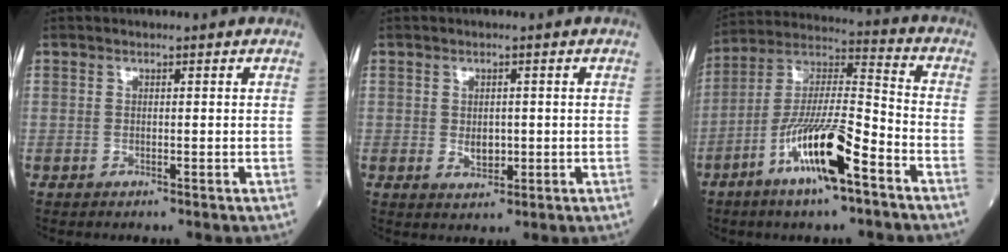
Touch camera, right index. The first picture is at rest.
{"total": 2.7, "force": [-0.2, 1.7, 2.0], "torque": [-0.028, -0.002, 0.004]}
{"total": 14.8, "force": [-7.3, 2.2, 12.7], "torque": [-0.247, -0.004, -0.133]}